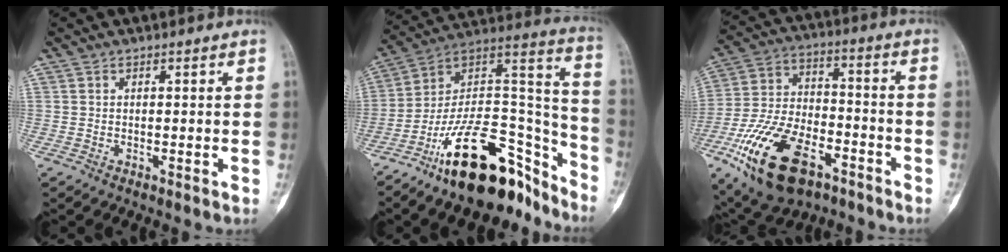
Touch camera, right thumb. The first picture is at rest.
{"total": 24.9, "force": [-17.5, 10.0, 14.8], "torque": [-0.181, 0.127, -0.297]}
{"total": 21.0, "force": [-10.7, 10.9, 14.4], "torque": [-0.272, 0.049, -0.185]}